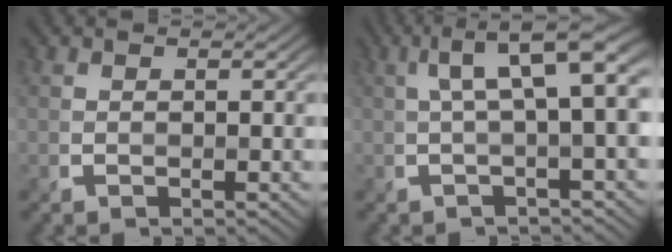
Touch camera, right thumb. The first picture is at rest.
{"total": 7.8, "force": [1.5, 1.9, 7.4], "torque": [-0.109, 0.029, 0.020]}